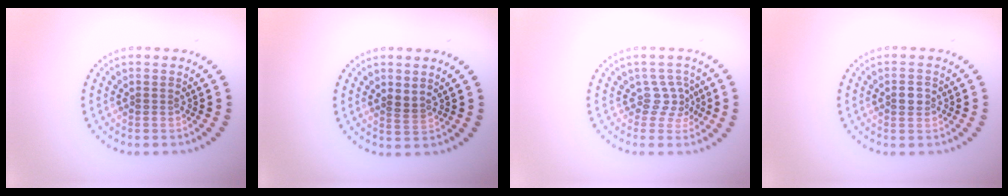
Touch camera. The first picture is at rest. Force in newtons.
{"total": 1.2, "press": 0.9, "slide": 0.8}
{"total": 2.1, "press": 1.5, "slide": 1.5}
{"total": 1.5, "press": 1.5, "slide": 0.3}